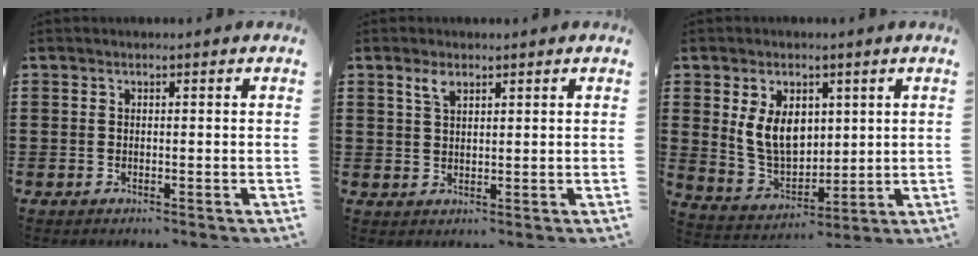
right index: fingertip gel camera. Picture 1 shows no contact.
{"total": 2.5, "force": [1.6, 1.0, 1.5], "torque": [-0.034, 0.004, 0.030]}
{"total": 8.2, "force": [2.2, 5.7, 5.5], "torque": [-0.126, 0.009, 0.039]}